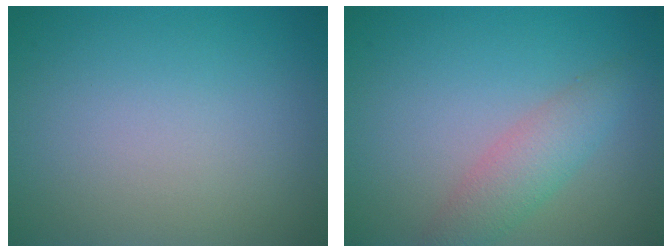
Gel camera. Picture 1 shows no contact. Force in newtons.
{"total": 3.1, "press": 3.1, "slide": 0.1}